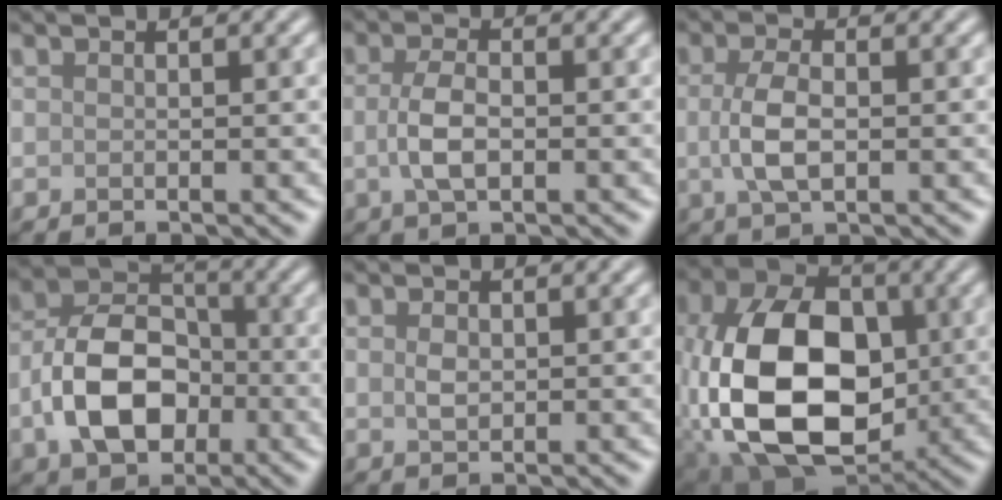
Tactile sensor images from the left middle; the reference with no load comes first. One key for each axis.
{"total": 3.0, "fx": -0.3, "fy": 1.5, "fz": 2.6, "tx": -0.056, "ty": 0.002, "tz": -0.006}
{"total": 3.4, "fx": -0.1, "fy": 1.6, "fz": 3.0, "tx": -0.068, "ty": 0.001, "tz": -0.002}
{"total": 8.1, "fx": -2.1, "fy": 5.6, "fz": 5.5, "tx": -0.100, "ty": 0.012, "tz": -0.046}
{"total": 1.2, "fx": 0.2, "fy": 0.9, "fz": 0.8, "tx": -0.019, "ty": 0.002, "tz": 0.004}
{"total": 13.8, "fx": -1.6, "fy": 9.3, "fz": 10.1, "tx": -0.208, "ty": -0.002, "tz": -0.035}